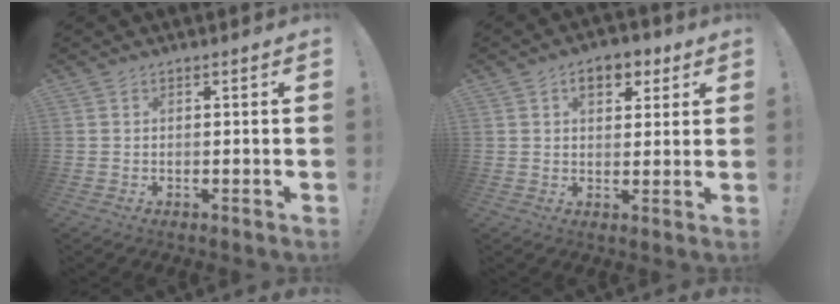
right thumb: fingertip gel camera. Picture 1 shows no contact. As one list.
[{"total": 7.3, "force": [3.3, 4.7, 4.5], "torque": [-0.055, -0.002, 0.056]}]